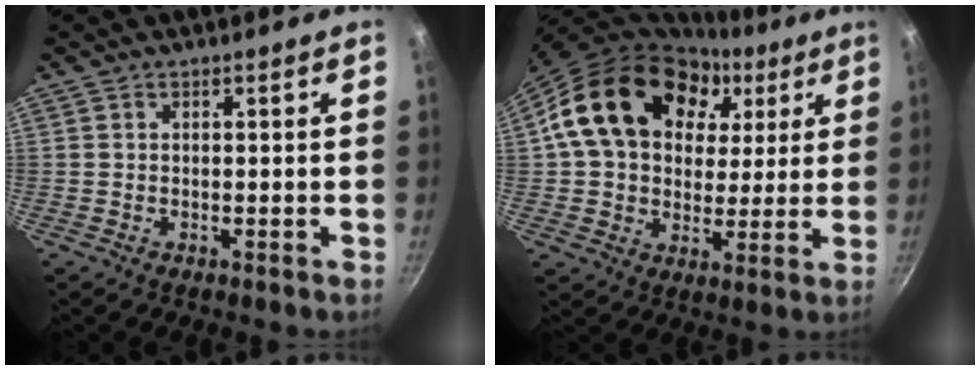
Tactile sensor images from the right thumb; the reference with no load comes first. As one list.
[{"total": 22.3, "force": [7.4, 16.4, 13.1], "torque": [-0.207, 0.014, 0.123]}]